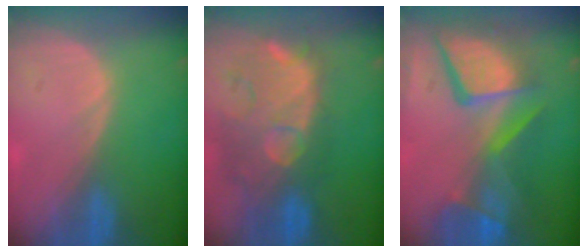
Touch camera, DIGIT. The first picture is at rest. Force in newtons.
{"total": 12.2, "press": 11.0, "slide": 5.2}
{"total": 13.3, "press": 11.0, "slide": 7.6}